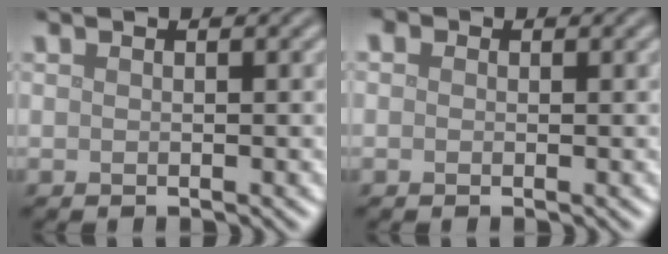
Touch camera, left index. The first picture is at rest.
{"total": 0.9, "force": [0.3, 0.8, 0.4], "torque": [-0.009, 0.001, -0.007]}